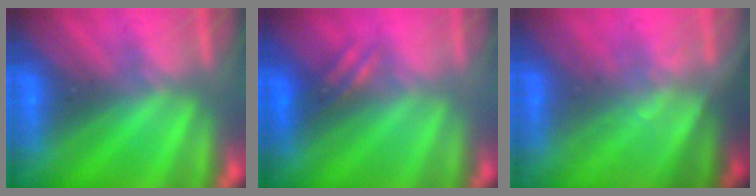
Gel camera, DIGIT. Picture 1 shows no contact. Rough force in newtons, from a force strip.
{"total": 2.5}
{"total": 1.5}